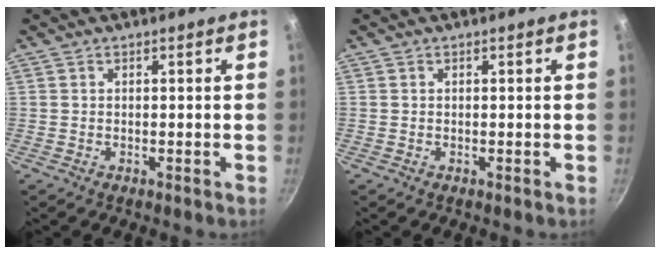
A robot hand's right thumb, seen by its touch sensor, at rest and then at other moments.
{"total": 0.0}